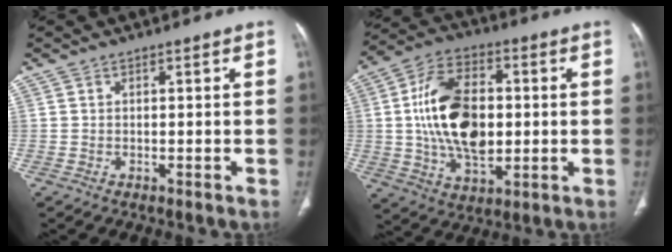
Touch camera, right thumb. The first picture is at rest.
{"total": 18.1, "force": [0.8, 10.9, 14.4], "torque": [-0.243, 0.008, 0.016]}